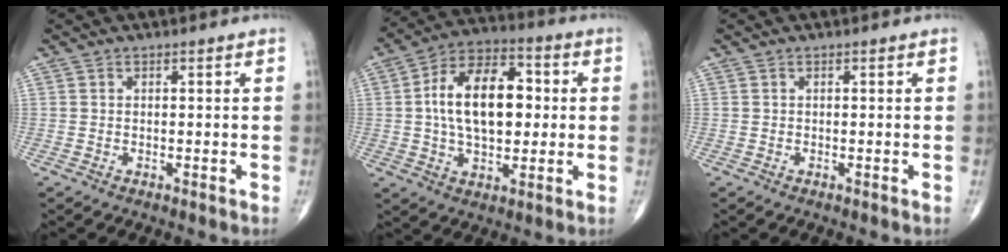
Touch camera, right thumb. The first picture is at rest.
{"total": 16.7, "force": [1.3, 9.5, 13.7], "torque": [-0.212, 0.021, 0.017]}
{"total": 0.0}